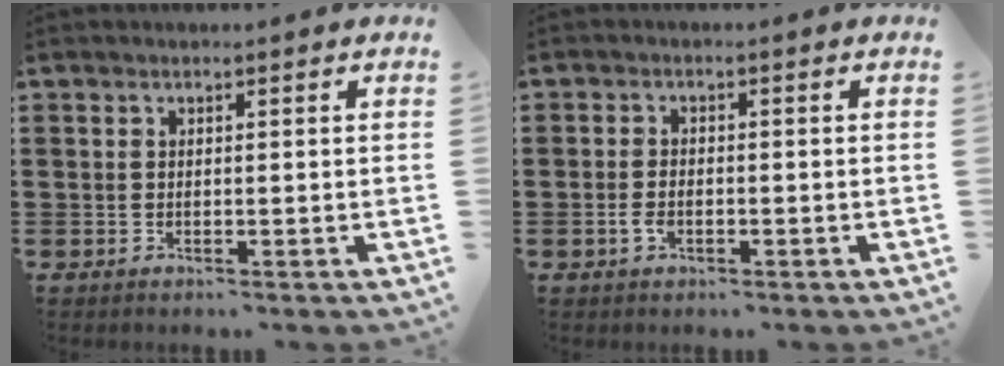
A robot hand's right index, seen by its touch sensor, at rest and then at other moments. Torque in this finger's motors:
{"motor_torque": [1.09, 1.05, 0.23, 0.07]}